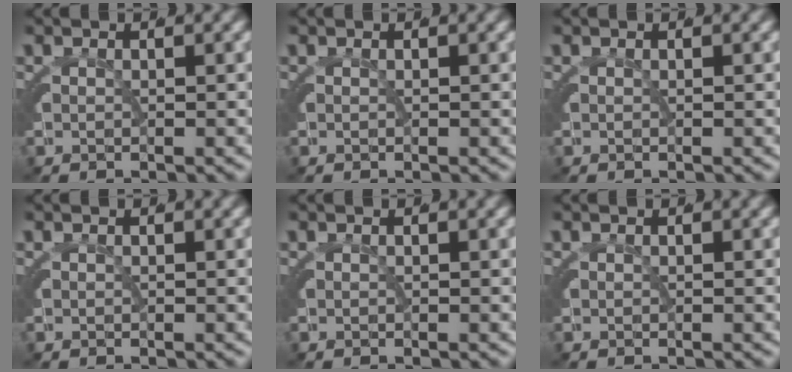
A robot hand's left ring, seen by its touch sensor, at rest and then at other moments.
{"total": 0.0}
{"total": 0.0}
{"total": 0.0}
{"total": 0.0}
{"total": 0.0}